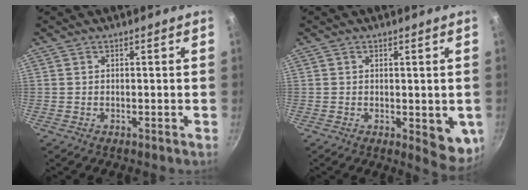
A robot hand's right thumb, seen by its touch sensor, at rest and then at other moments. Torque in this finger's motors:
{"motor_torque": [0.87, 0.68, 0.24, -0.28, 0.16]}